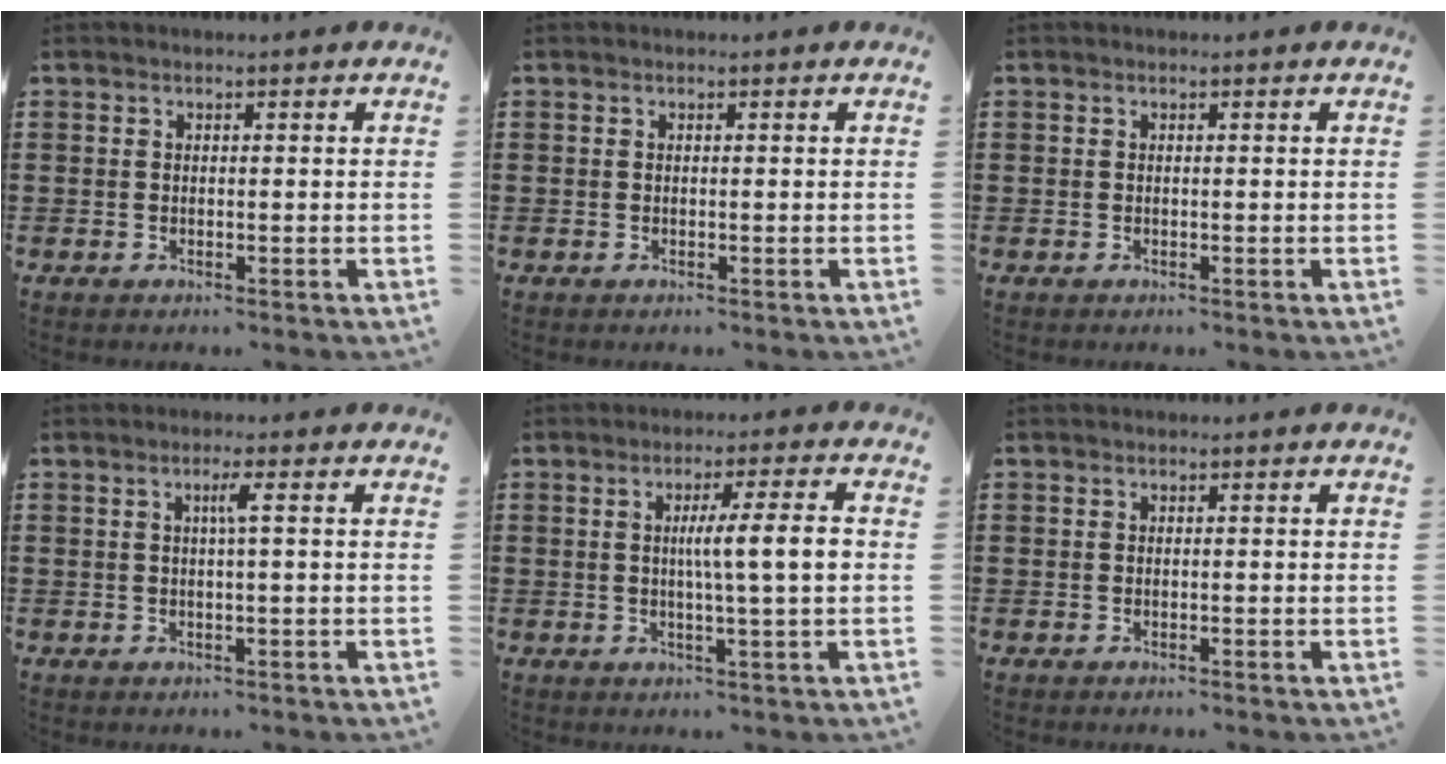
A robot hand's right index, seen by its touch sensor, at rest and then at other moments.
{"total": 0.0}
{"total": 0.0}
{"total": 2.1, "force": [0.3, -0.3, 2.0], "torque": [-0.040, -0.004, 0.002]}
{"total": 7.0, "force": [0.5, 0.1, 6.9], "torque": [-0.119, -0.006, -0.001]}
{"total": 0.0}